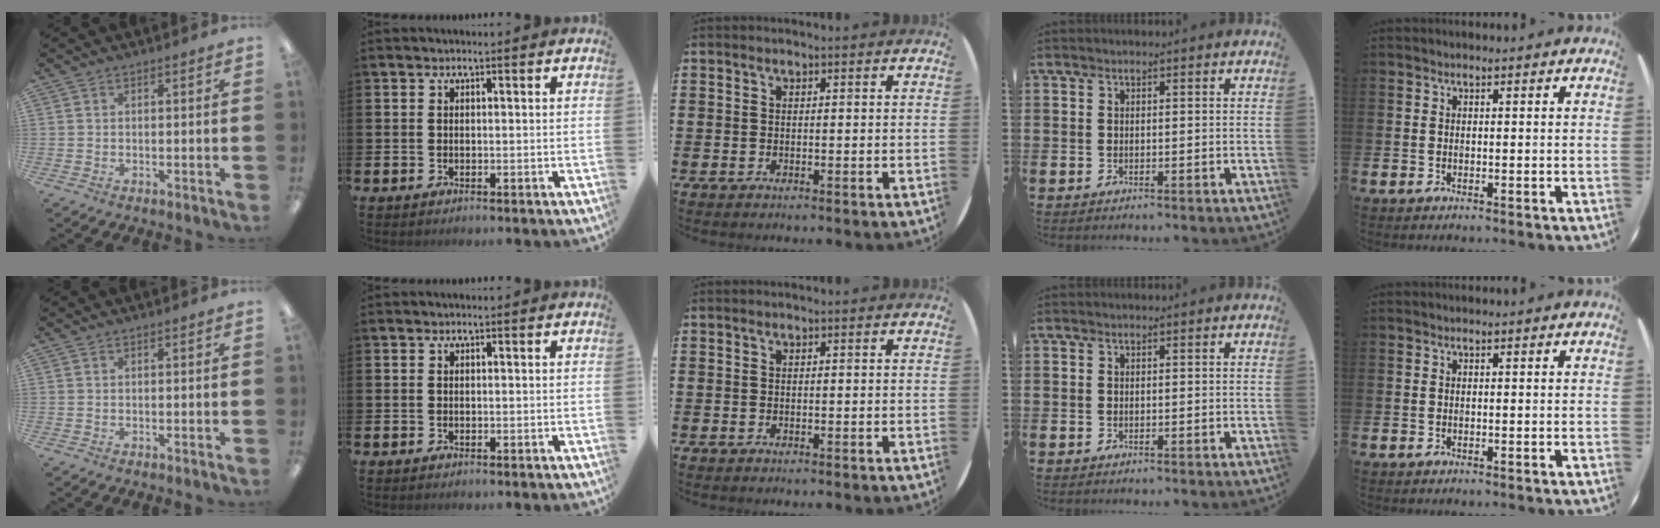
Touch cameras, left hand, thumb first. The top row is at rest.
{}